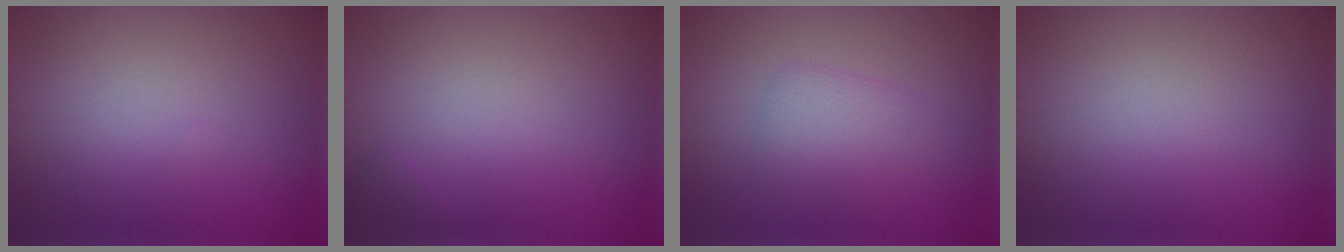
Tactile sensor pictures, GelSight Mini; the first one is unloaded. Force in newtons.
{"total": 0.5, "press": 0.5, "slide": 0.0}
{"total": 2.3, "press": 2.3, "slide": 0.0}
{"total": 0.0}